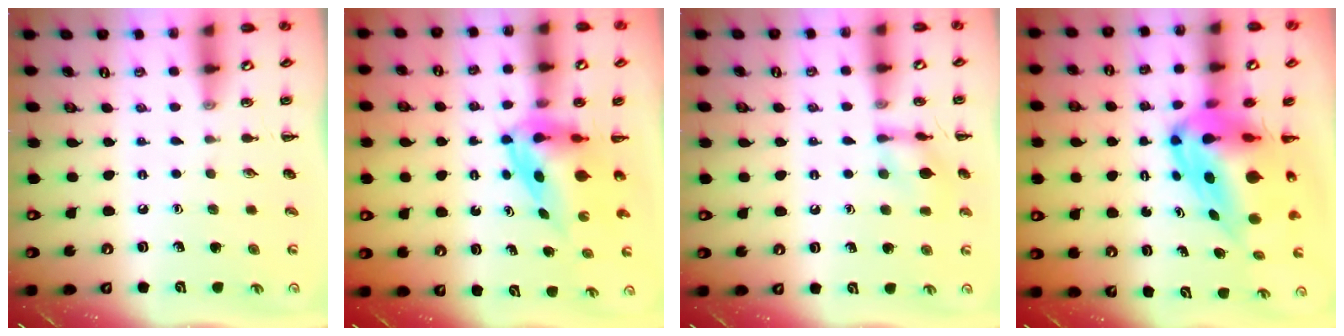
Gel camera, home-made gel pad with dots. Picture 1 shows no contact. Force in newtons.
{"total": 3.8, "press": 3.7, "slide": 0.8}
{"total": 9.9, "press": 9.9, "slide": 0.4}
{"total": 11.0, "press": 10.4, "slide": 3.5}